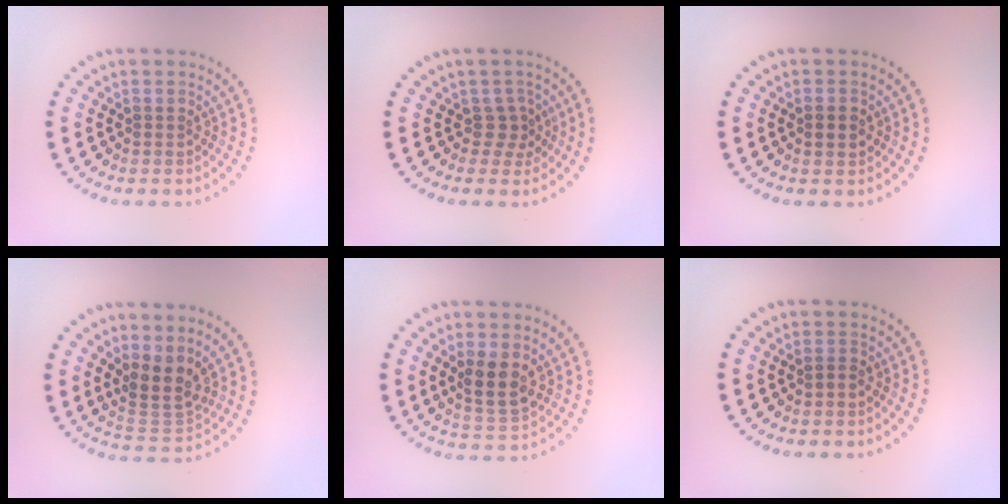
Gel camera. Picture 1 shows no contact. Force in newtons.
{"total": 1.9, "press": 1.3, "slide": 1.5}
{"total": 1.9, "press": 1.9, "slide": 0.1}
{"total": 3.6, "press": 2.9, "slide": 2.1}
{"total": 3.5, "press": 3.3, "slide": 1.0}
{"total": 0.7, "press": 0.7, "slide": 0.3}